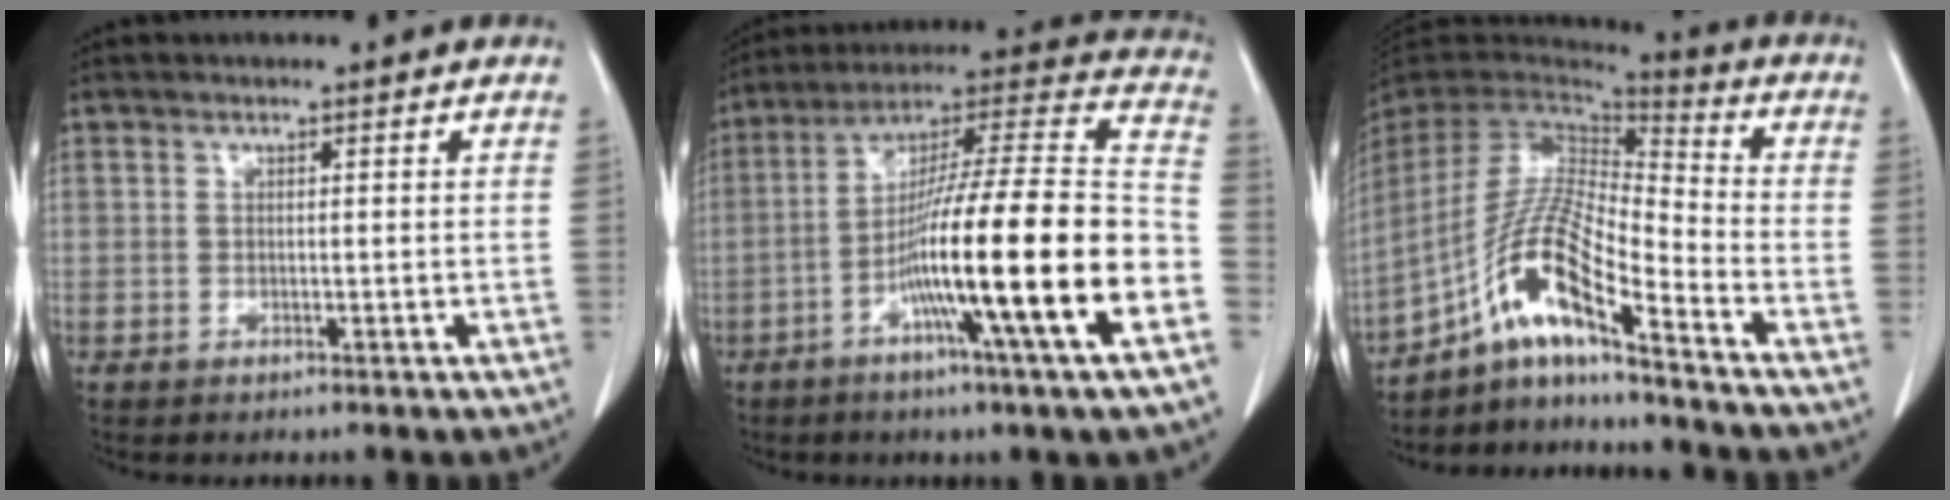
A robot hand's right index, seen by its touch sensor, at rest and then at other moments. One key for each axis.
{"total": 23.5, "fx": -8.1, "fy": -0.4, "fz": 22.1, "tx": -0.324, "ty": -0.013, "tz": -0.143}
{"total": 13.7, "fx": -8.4, "fy": 0.9, "fz": 10.9, "tx": -0.219, "ty": 0.005, "tz": -0.156}